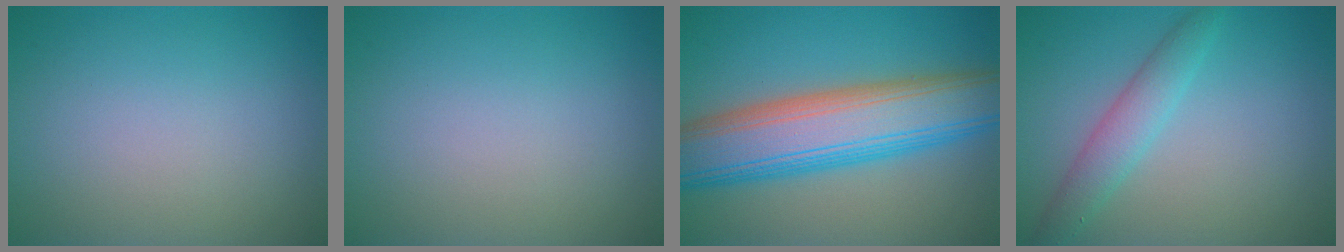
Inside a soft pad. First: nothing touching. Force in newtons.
{"total": 0.0}
{"total": 11.0, "press": 11.0, "slide": 0.6}
{"total": 2.9, "press": 2.9, "slide": 0.1}